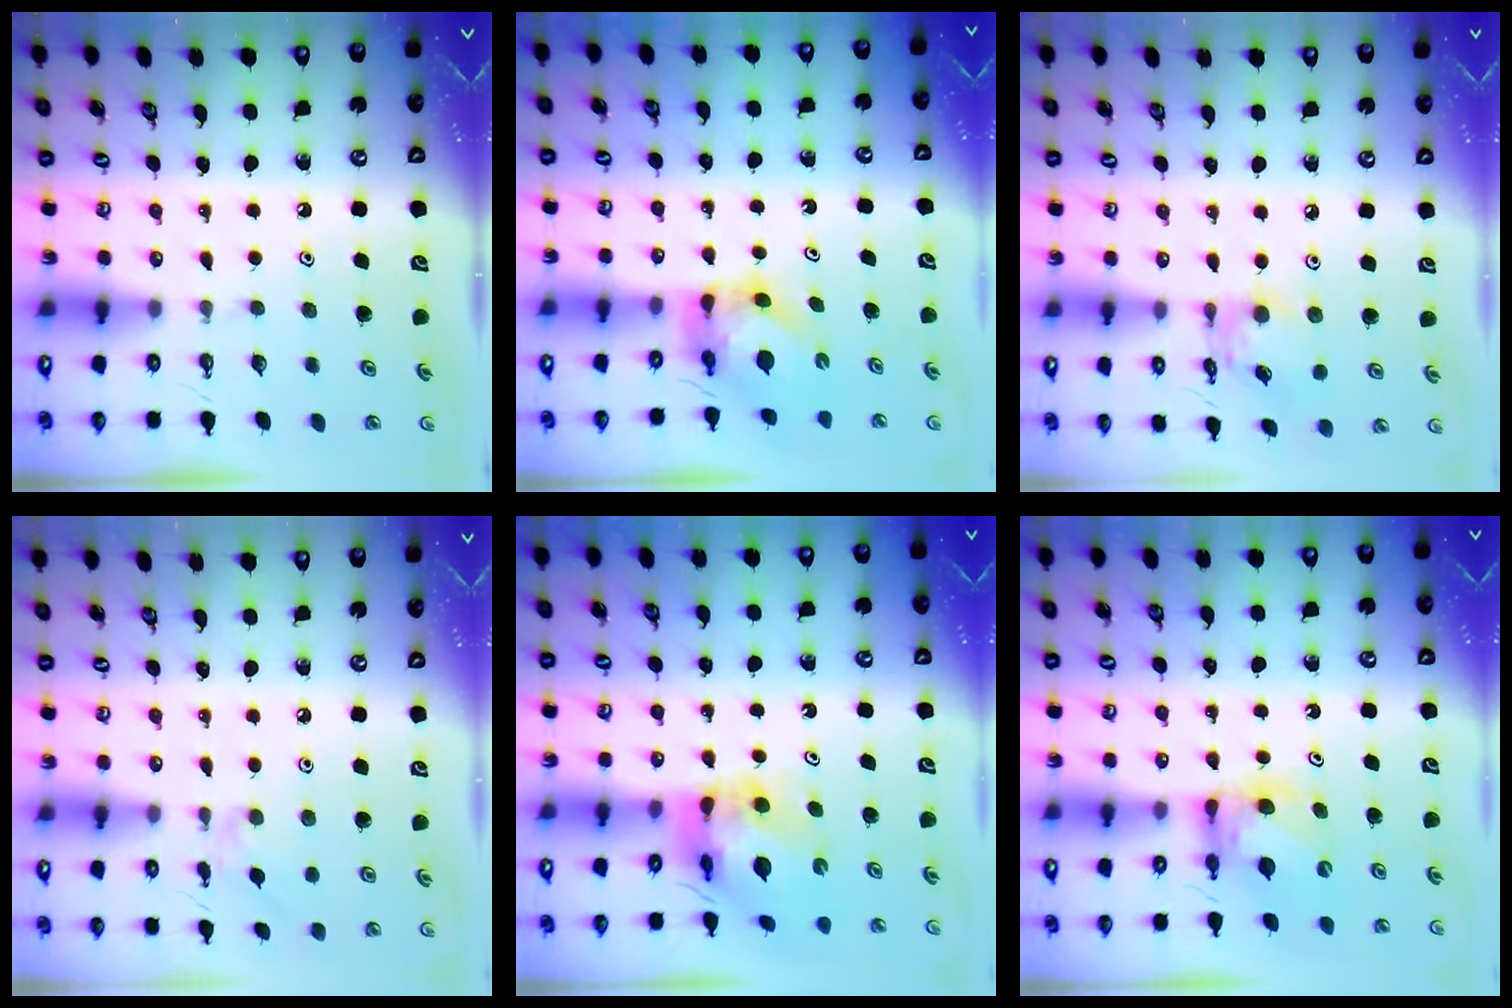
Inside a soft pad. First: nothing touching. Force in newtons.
{"total": 5.4, "press": 5.4, "slide": 0.3}
{"total": 10.6, "press": 10.6, "slide": 0.9}
{"total": 1.6, "press": 1.5, "slide": 0.4}
{"total": 12.1, "press": 12.0, "slide": 1.4}
{"total": 6.2, "press": 6.2, "slide": 0.6}